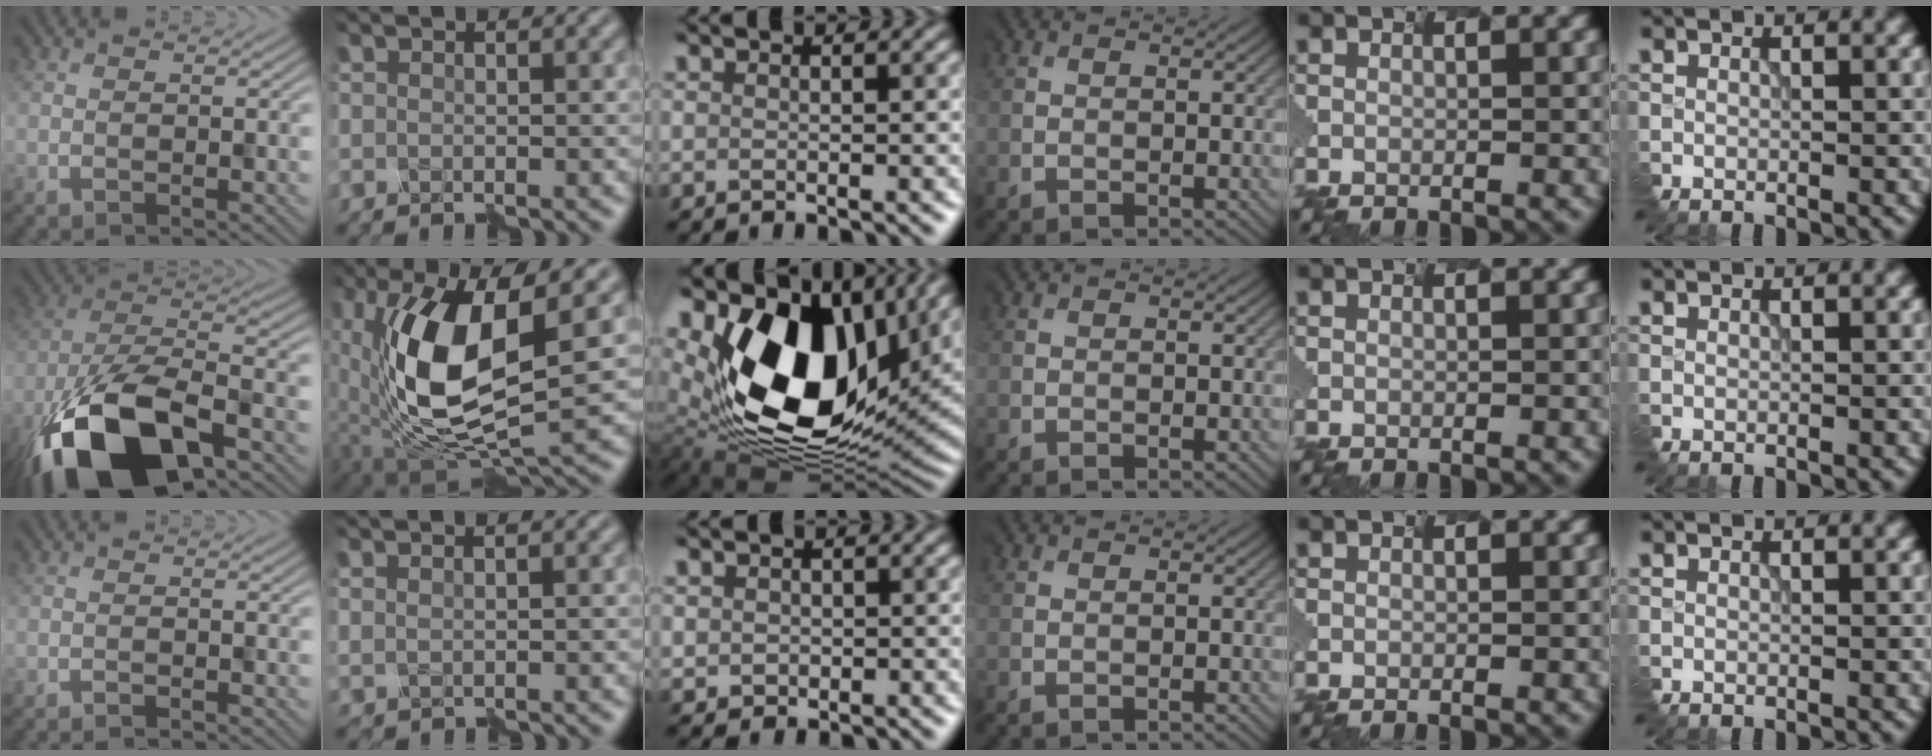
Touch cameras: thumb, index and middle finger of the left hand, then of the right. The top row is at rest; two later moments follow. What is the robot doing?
{"motion": "assemble", "object": "markers"}